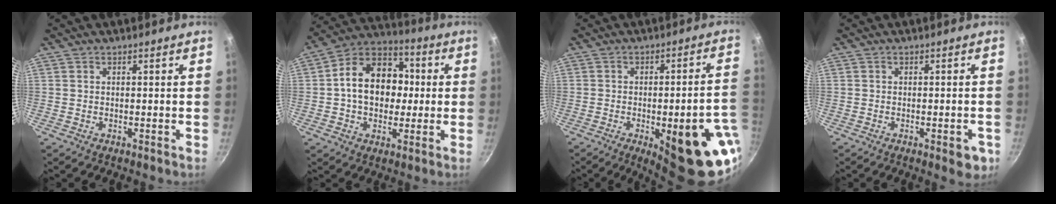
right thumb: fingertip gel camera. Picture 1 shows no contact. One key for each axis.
{"total": 16.2, "fx": 0.7, "fy": 12.2, "fz": 10.6, "tx": -0.137, "ty": 0.029, "tz": -0.005}
{"total": 21.4, "fx": -8.2, "fy": 6.9, "fz": 18.5, "tx": -0.165, "ty": 0.019, "tz": -0.099}
{"total": 4.0, "fx": -1.7, "fy": 1.7, "fz": 3.2, "tx": -0.027, "ty": 0.003, "tz": -0.020}